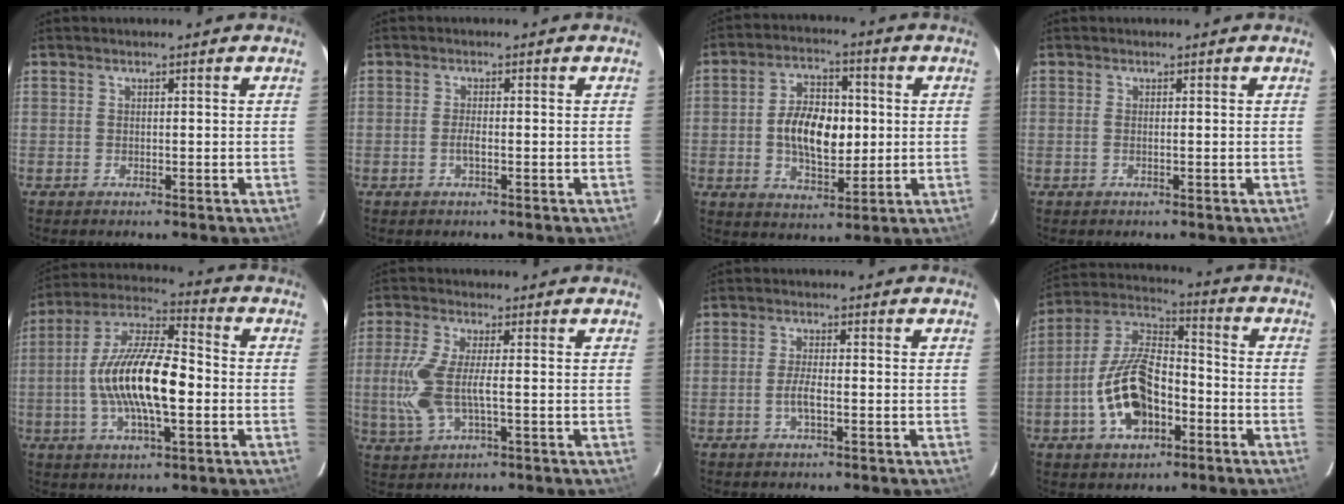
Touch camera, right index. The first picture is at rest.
{"total": 1.7, "force": [-0.6, 0.4, 1.5], "torque": [-0.032, 0.000, -0.012]}
{"total": 11.5, "force": [-0.2, 6.4, 9.5], "torque": [-0.173, 0.015, 0.002]}
{"total": 0.6, "force": [-0.1, 0.0, 0.6], "torque": [-0.015, 0.000, -0.004]}
{"total": 17.0, "force": [-2.2, 5.5, 15.9], "torque": [-0.302, 0.006, -0.049]}
{"total": 9.0, "force": [-1.0, 2.9, 8.5], "torque": [-0.189, -0.007, -0.016]}
{"total": 3.0, "force": [-1.0, 0.6, 2.8], "torque": [-0.058, -0.001, -0.022]}
{"total": 15.2, "force": [-5.4, 8.3, 11.6], "torque": [-0.241, 0.015, -0.094]}